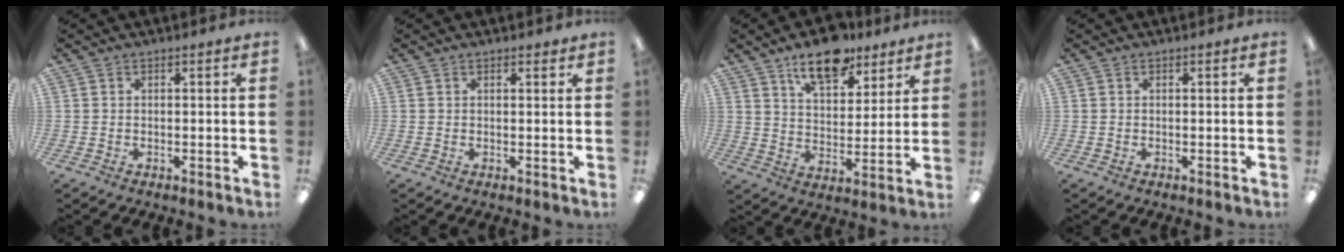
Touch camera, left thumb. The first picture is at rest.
{"total": 1.1, "force": [0.9, 0.4, 0.5], "torque": [-0.004, -0.004, 0.015]}
{"total": 13.3, "force": [9.9, 5.9, 6.7], "torque": [-0.093, -0.054, 0.173]}
{"total": 0.0}